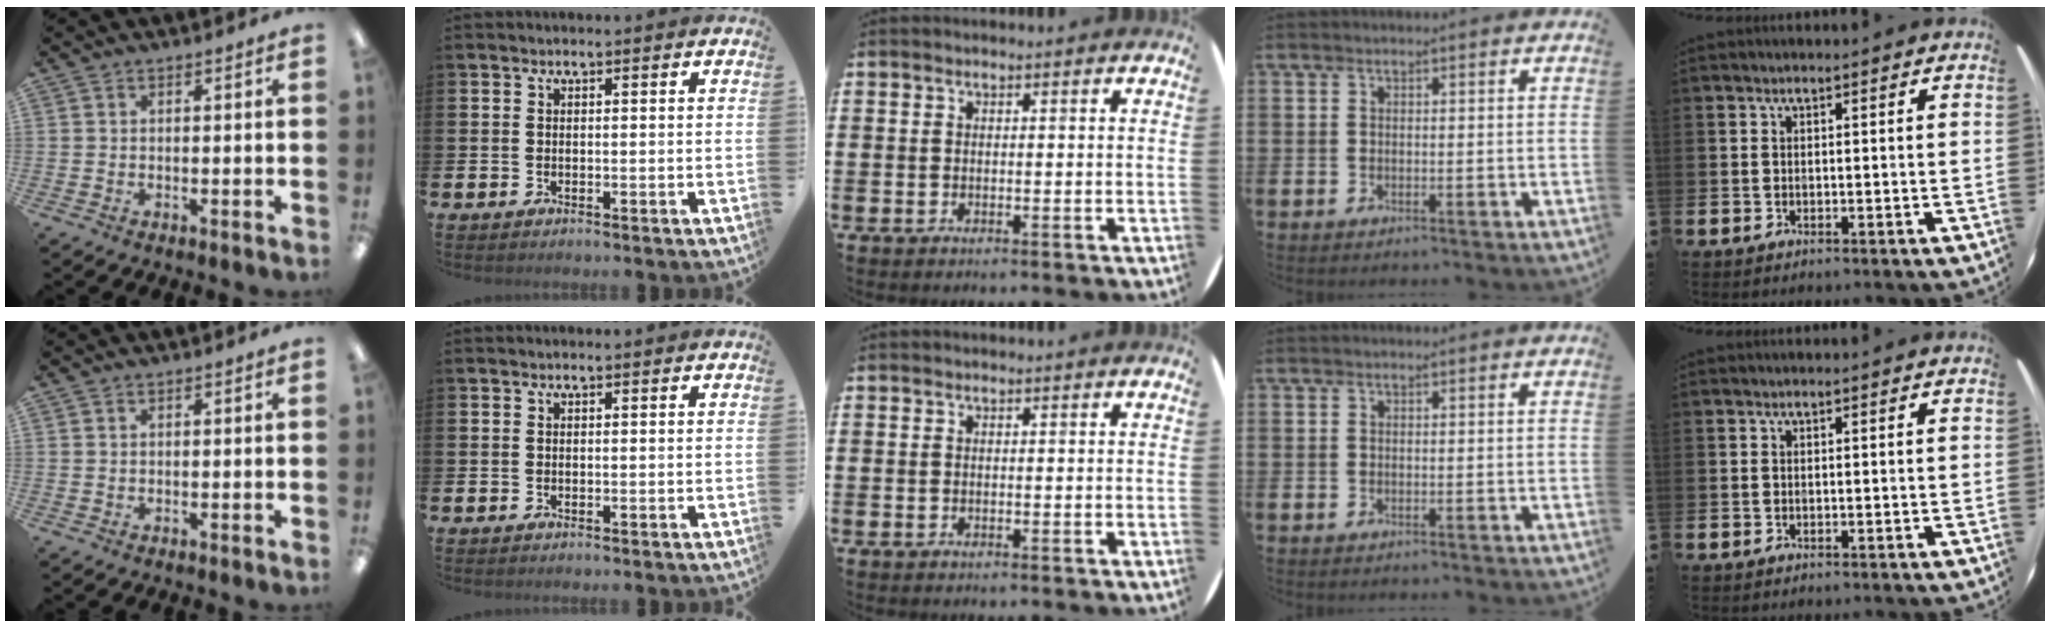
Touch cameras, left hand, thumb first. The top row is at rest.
{}